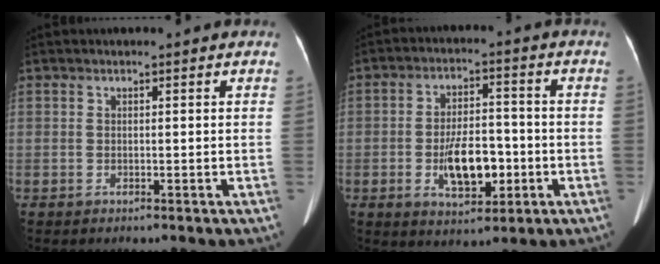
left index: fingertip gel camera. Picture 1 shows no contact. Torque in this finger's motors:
{"motor_torque": [0.36, 0.18, 0.24, 0.06]}